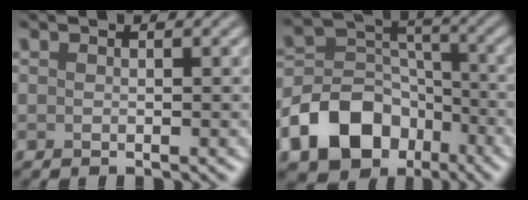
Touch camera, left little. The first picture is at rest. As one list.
[{"total": 10.6, "force": [-5.6, 7.6, 4.8], "torque": [-0.088, 0.006, -0.113]}]